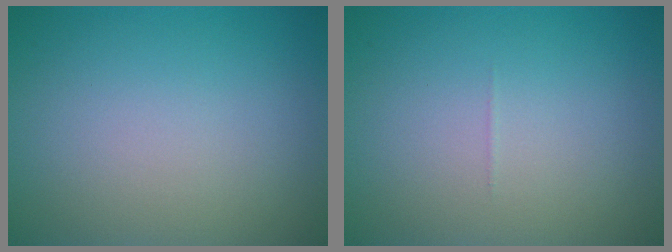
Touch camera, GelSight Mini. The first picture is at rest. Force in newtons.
{"total": 0.0}